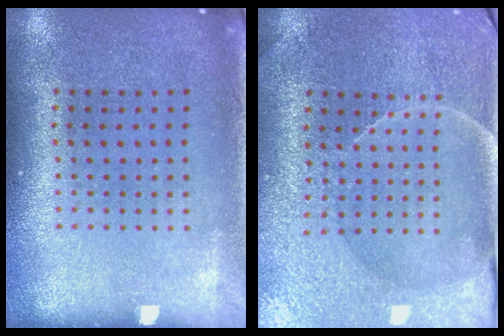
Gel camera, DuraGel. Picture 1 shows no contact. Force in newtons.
{"total": 3.8, "press": 3.7, "slide": 0.8}